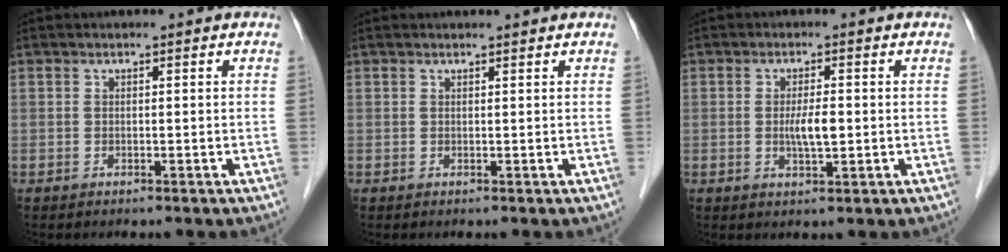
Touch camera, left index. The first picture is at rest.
{"total": 0.8, "force": [0.8, 0.0, 0.1], "torque": [-0.008, -0.001, 0.009]}
{"total": 3.5, "force": [-0.5, 0.7, 3.3], "torque": [-0.063, -0.007, -0.008]}